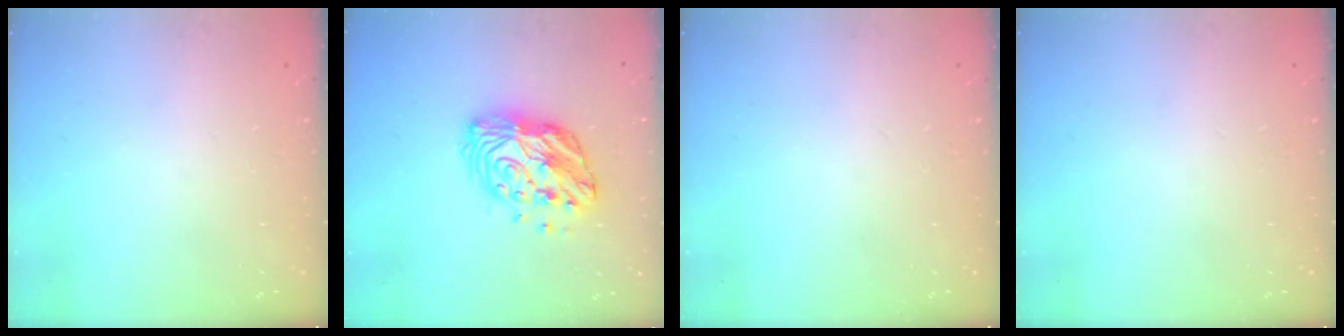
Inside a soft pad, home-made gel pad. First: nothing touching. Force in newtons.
{"total": 12.7, "press": 12.7, "slide": 0.6}
{"total": 0.0}
{"total": 0.0}